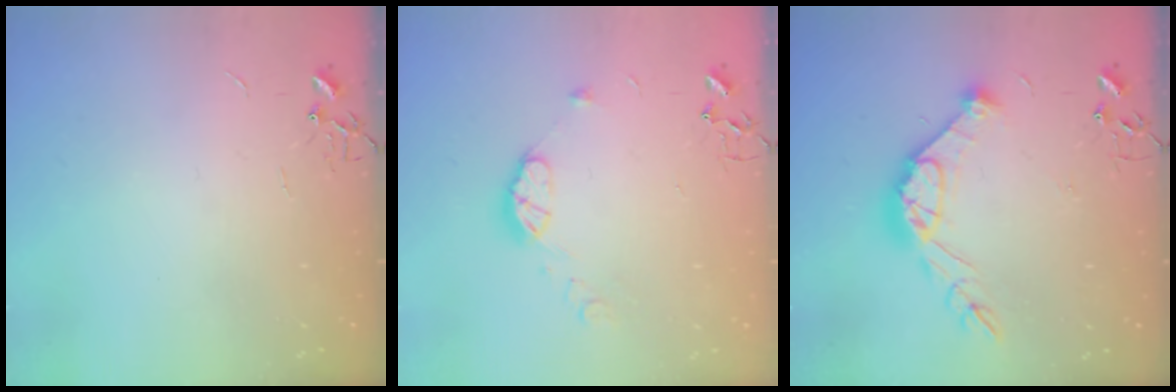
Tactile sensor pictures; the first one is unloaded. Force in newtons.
{"total": 8.5, "press": 8.5, "slide": 0.4}
{"total": 14.4, "press": 14.4, "slide": 0.8}